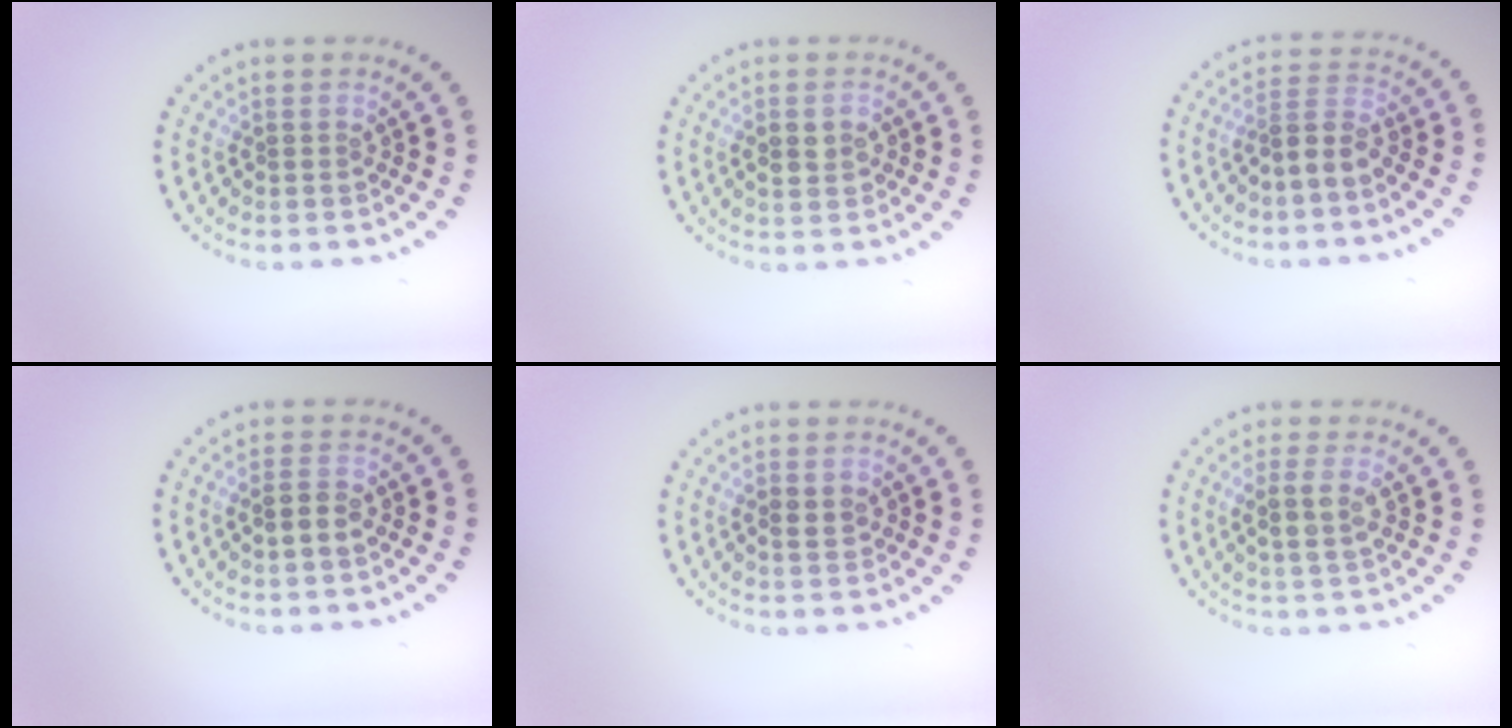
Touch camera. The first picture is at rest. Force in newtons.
{"total": 2.3, "press": 2.3, "slide": 0.2}
{"total": 2.6, "press": 2.3, "slide": 1.2}
{"total": 1.8, "press": 1.8, "slide": 0.5}
{"total": 1.3, "press": 1.3, "slide": 0.0}
{"total": 2.2, "press": 2.1, "slide": 0.8}